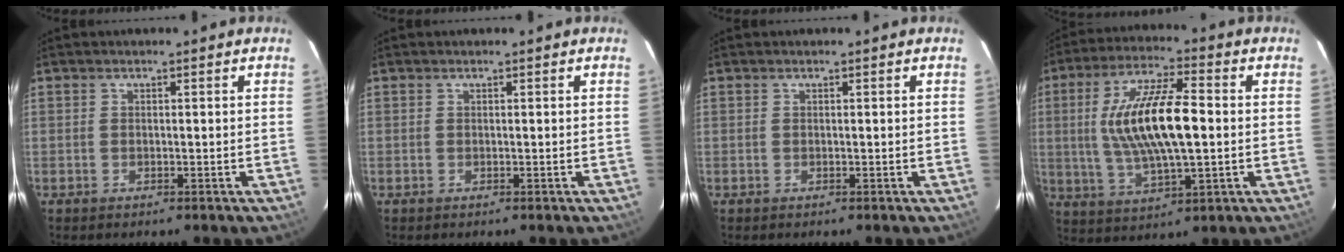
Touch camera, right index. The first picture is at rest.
{"total": 0.0}
{"total": 0.0}
{"total": 16.0, "force": [0.7, 4.9, 15.2], "torque": [-0.290, 0.007, 0.018]}